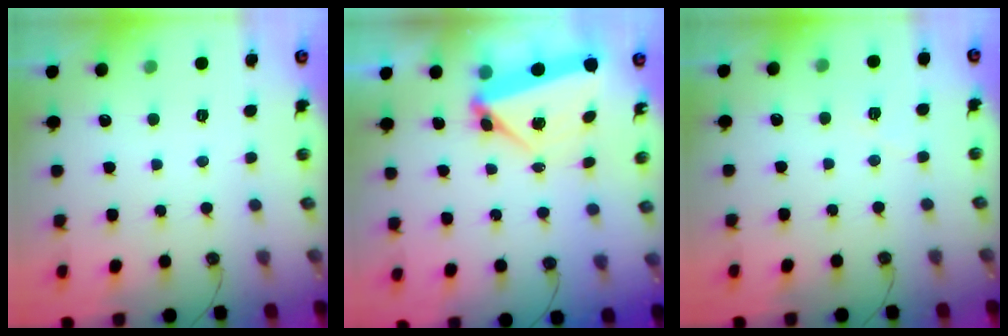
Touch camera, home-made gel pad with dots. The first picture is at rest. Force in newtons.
{"total": 5.8, "press": 5.8, "slide": 0.6}
{"total": 4.3, "press": 3.9, "slide": 2.0}